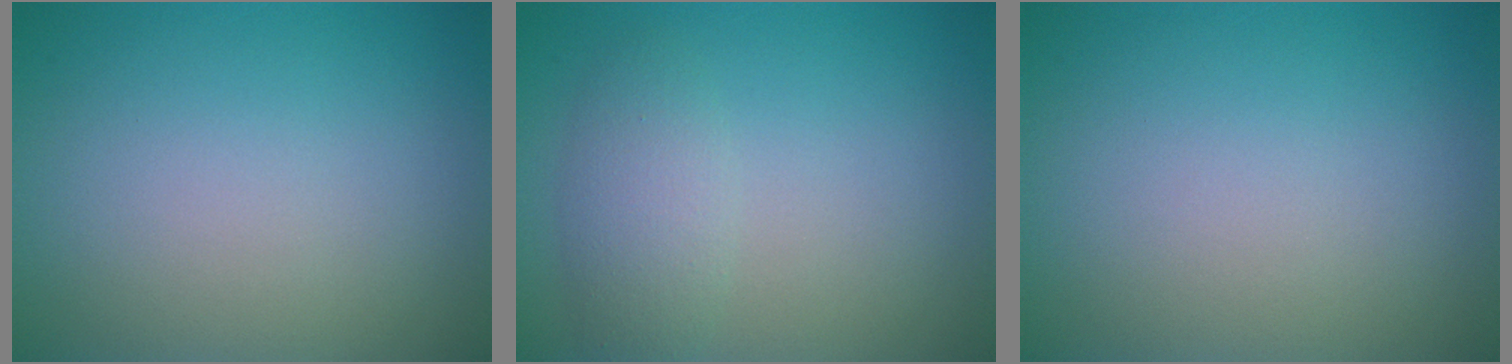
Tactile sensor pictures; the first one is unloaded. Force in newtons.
{"total": 2.5, "press": 2.5, "slide": 0.1}
{"total": 0.0}